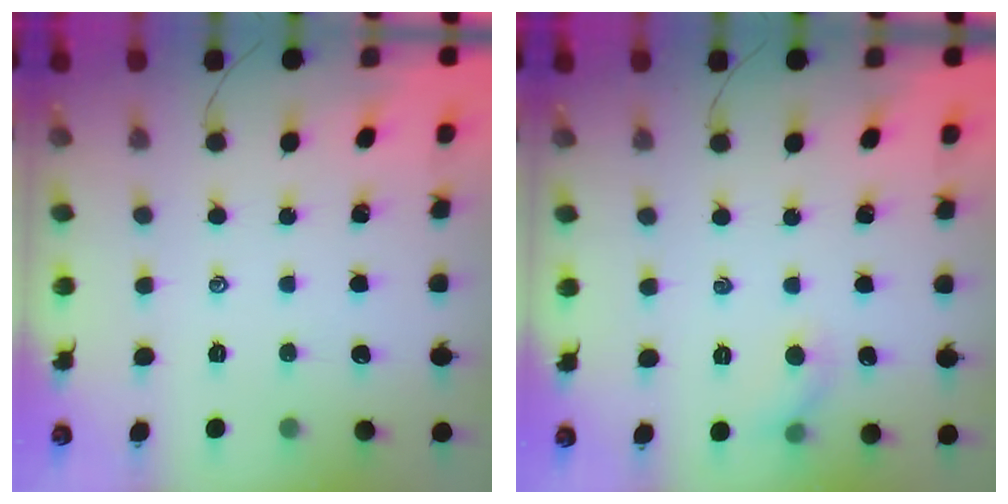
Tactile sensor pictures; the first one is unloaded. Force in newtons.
{"total": 4.7, "press": 4.5, "slide": 1.2}